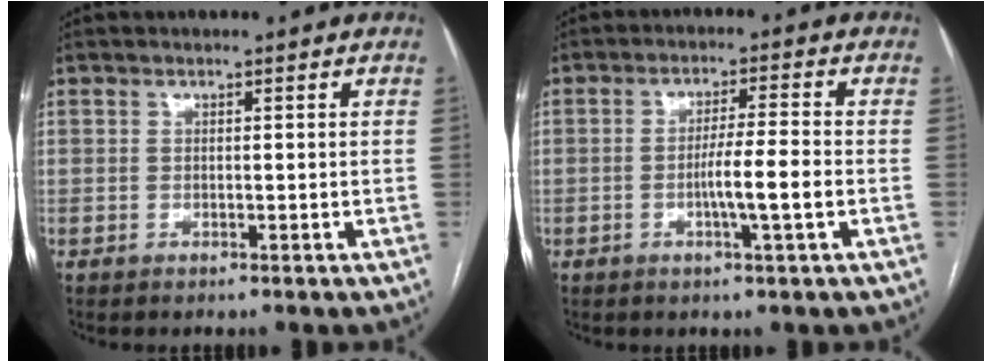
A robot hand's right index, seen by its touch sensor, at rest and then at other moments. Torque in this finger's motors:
{"motor_torque": [1.67, 0.22, 0.54, 0.12]}